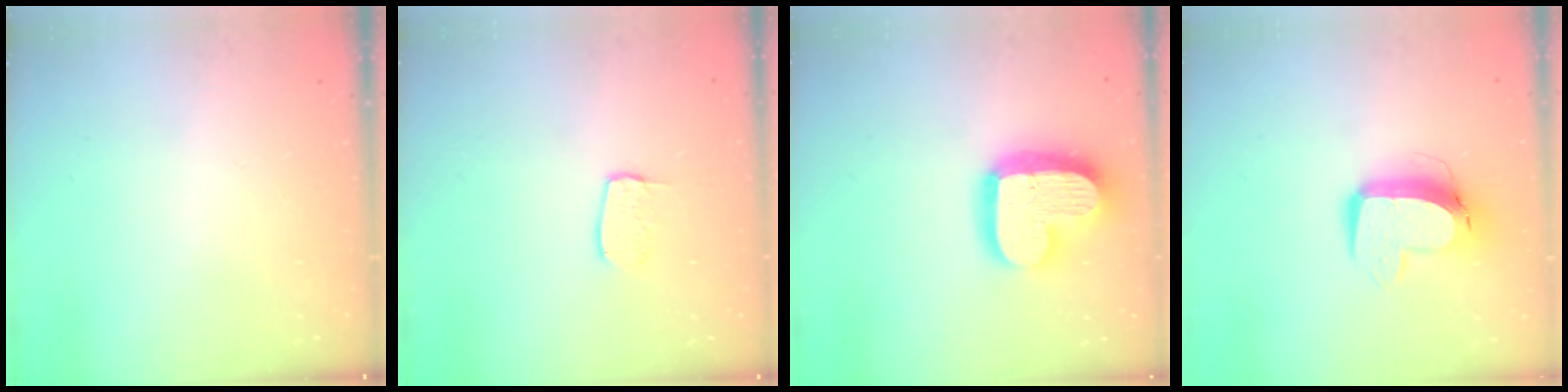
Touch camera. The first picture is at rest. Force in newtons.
{"total": 5.5, "press": 5.5, "slide": 0.2}
{"total": 19.0, "press": 19.0, "slide": 1.6}
{"total": 11.6, "press": 11.5, "slide": 1.3}